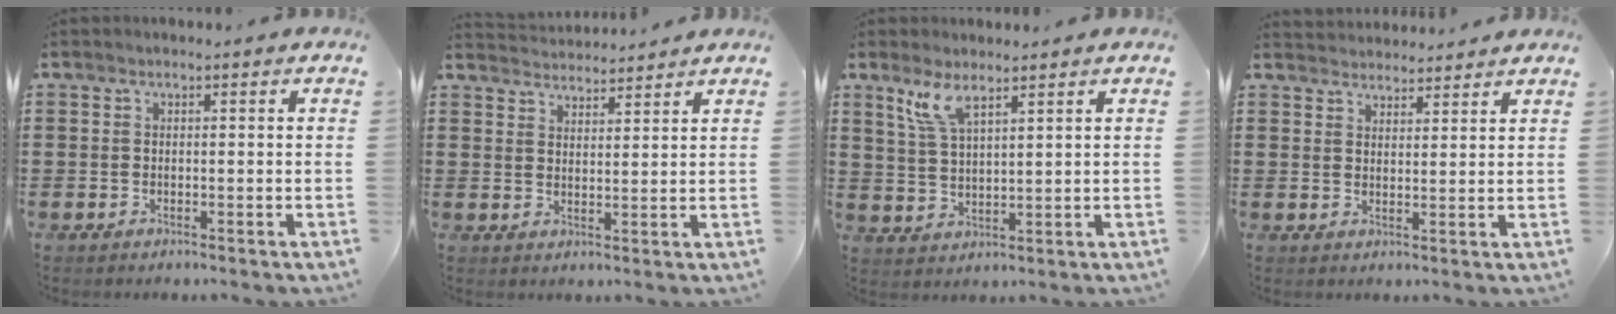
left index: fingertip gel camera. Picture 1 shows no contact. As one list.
[{"total": 3.1, "force": [3.1, 0.0, -0.3], "torque": [-0.004, -0.014, 0.059]}, {"total": 5.5, "force": [3.8, 1.4, 3.7], "torque": [-0.084, 0.000, 0.069]}, {"total": 2.7, "force": [2.7, 0.3, -0.5], "torque": [0.001, -0.008, 0.053]}]